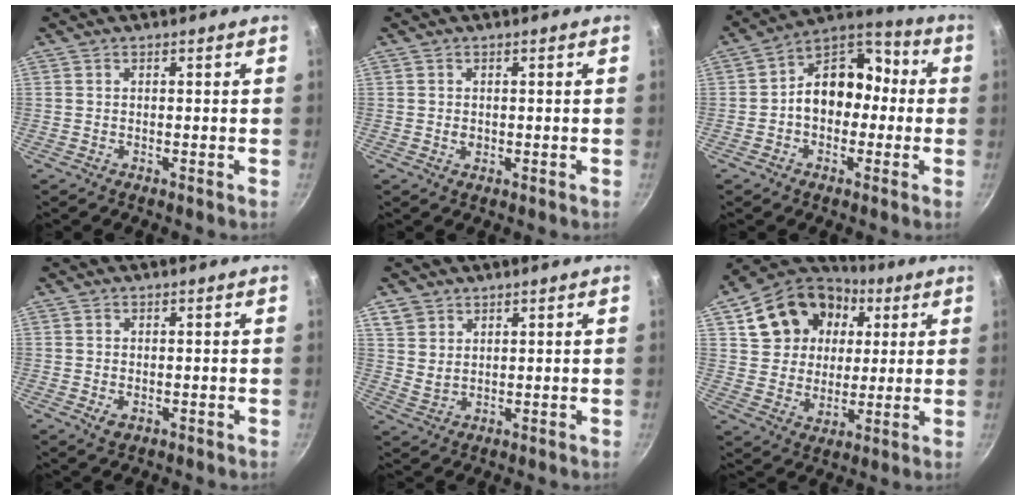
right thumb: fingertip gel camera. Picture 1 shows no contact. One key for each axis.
{"total": 1.4, "fx": -0.1, "fy": 1.1, "fz": 0.8, "tx": -0.011, "ty": -0.003, "tz": -0.003}
{"total": 13.7, "fx": -0.6, "fy": 10.4, "fz": 8.9, "tx": -0.079, "ty": 0.055, "tz": -0.030}
{"total": 2.1, "fx": -0.3, "fy": 1.6, "fz": 1.3, "tx": -0.020, "ty": -0.006, "tz": -0.004}
{"total": 4.5, "fx": 2.8, "fy": 3.2, "fz": 1.5, "tx": -0.016, "ty": -0.012, "tz": 0.057}
{"total": 18.5, "fx": 6.0, "fy": 14.9, "fz": 9.3, "tx": -0.146, "ty": 0.016, "tz": 0.104}